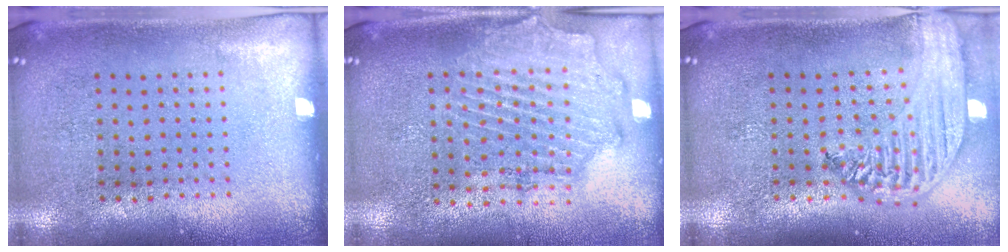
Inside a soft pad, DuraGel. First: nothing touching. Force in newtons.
{"total": 1.9, "press": 1.7, "slide": 0.9}
{"total": 2.7, "press": 2.2, "slide": 1.6}